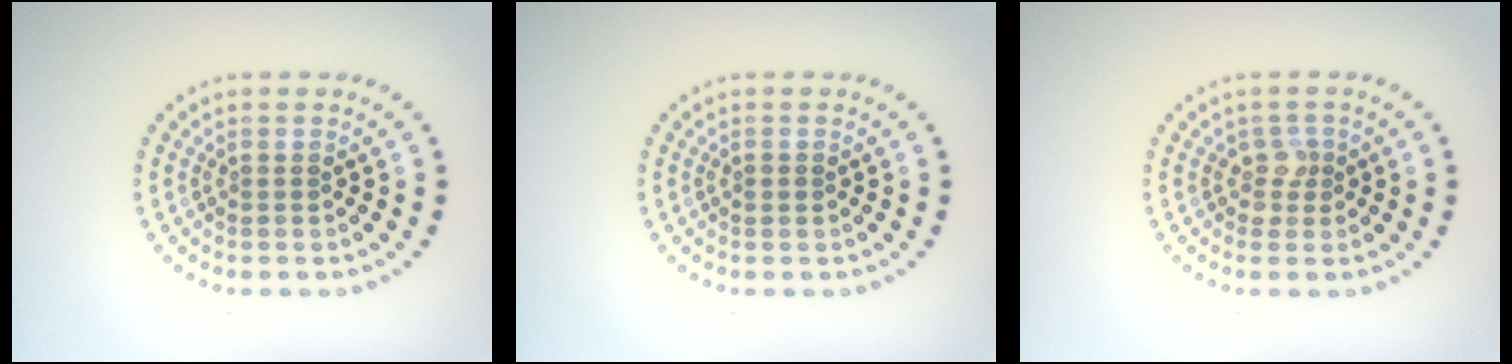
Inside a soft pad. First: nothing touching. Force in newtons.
{"total": 0.8, "press": 0.7, "slide": 0.3}
{"total": 1.5, "press": 1.2, "slide": 0.9}